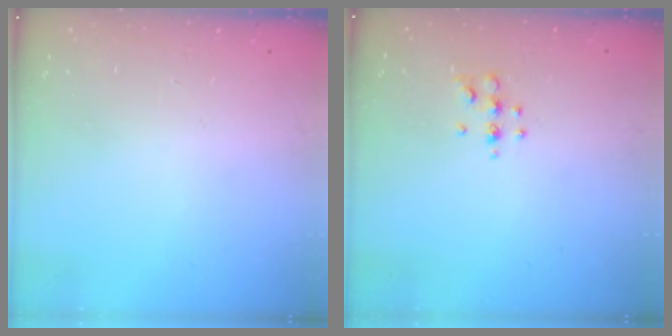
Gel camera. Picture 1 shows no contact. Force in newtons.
{"total": 4.8, "press": 4.4, "slide": 1.8}